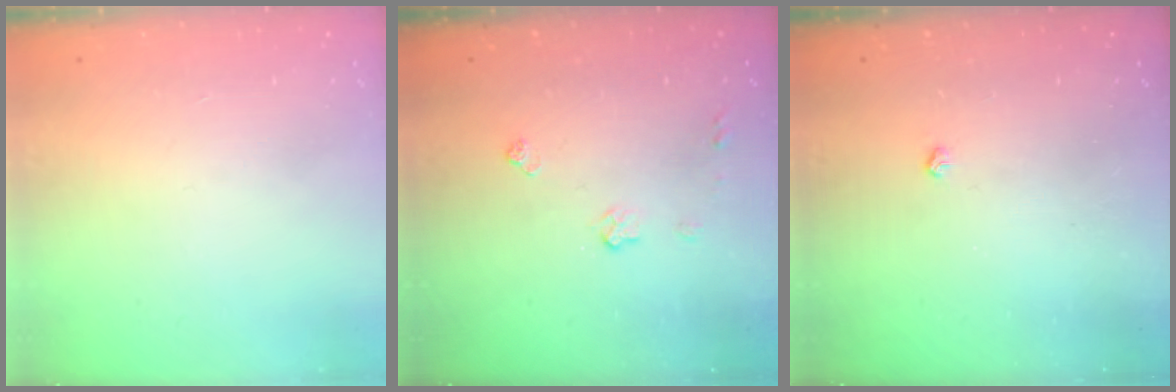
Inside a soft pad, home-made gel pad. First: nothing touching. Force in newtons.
{"total": 5.2, "press": 5.1, "slide": 0.1}
{"total": 2.6, "press": 2.5, "slide": 0.5}